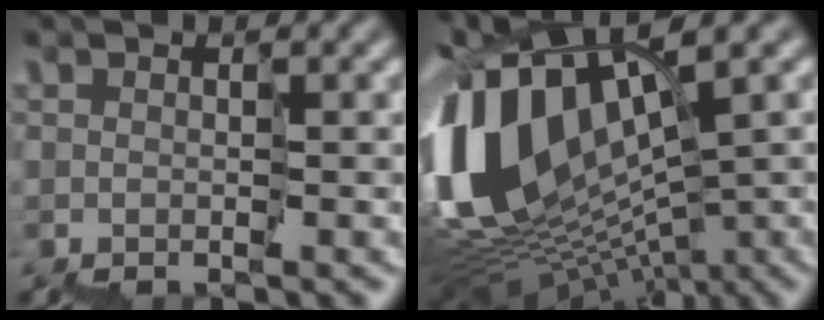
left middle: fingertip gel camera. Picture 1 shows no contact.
{"total": 12.2, "force": [1.5, 7.1, 9.7], "torque": [-0.223, 0.017, 0.029]}